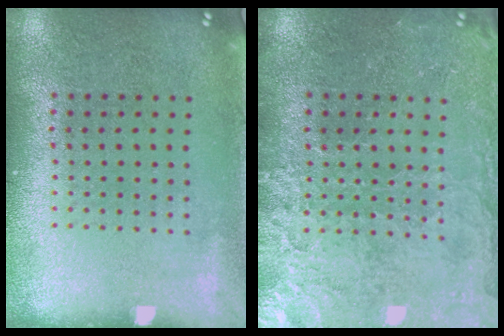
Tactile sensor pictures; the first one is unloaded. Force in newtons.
{"total": 3.3, "press": 3.2, "slide": 0.9}